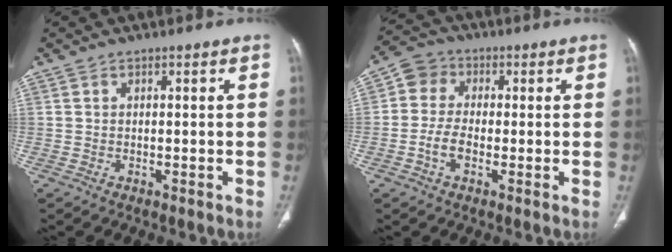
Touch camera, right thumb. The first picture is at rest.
{"total": 6.5, "force": [-1.2, 5.0, 3.9], "torque": [-0.072, 0.019, -0.035]}